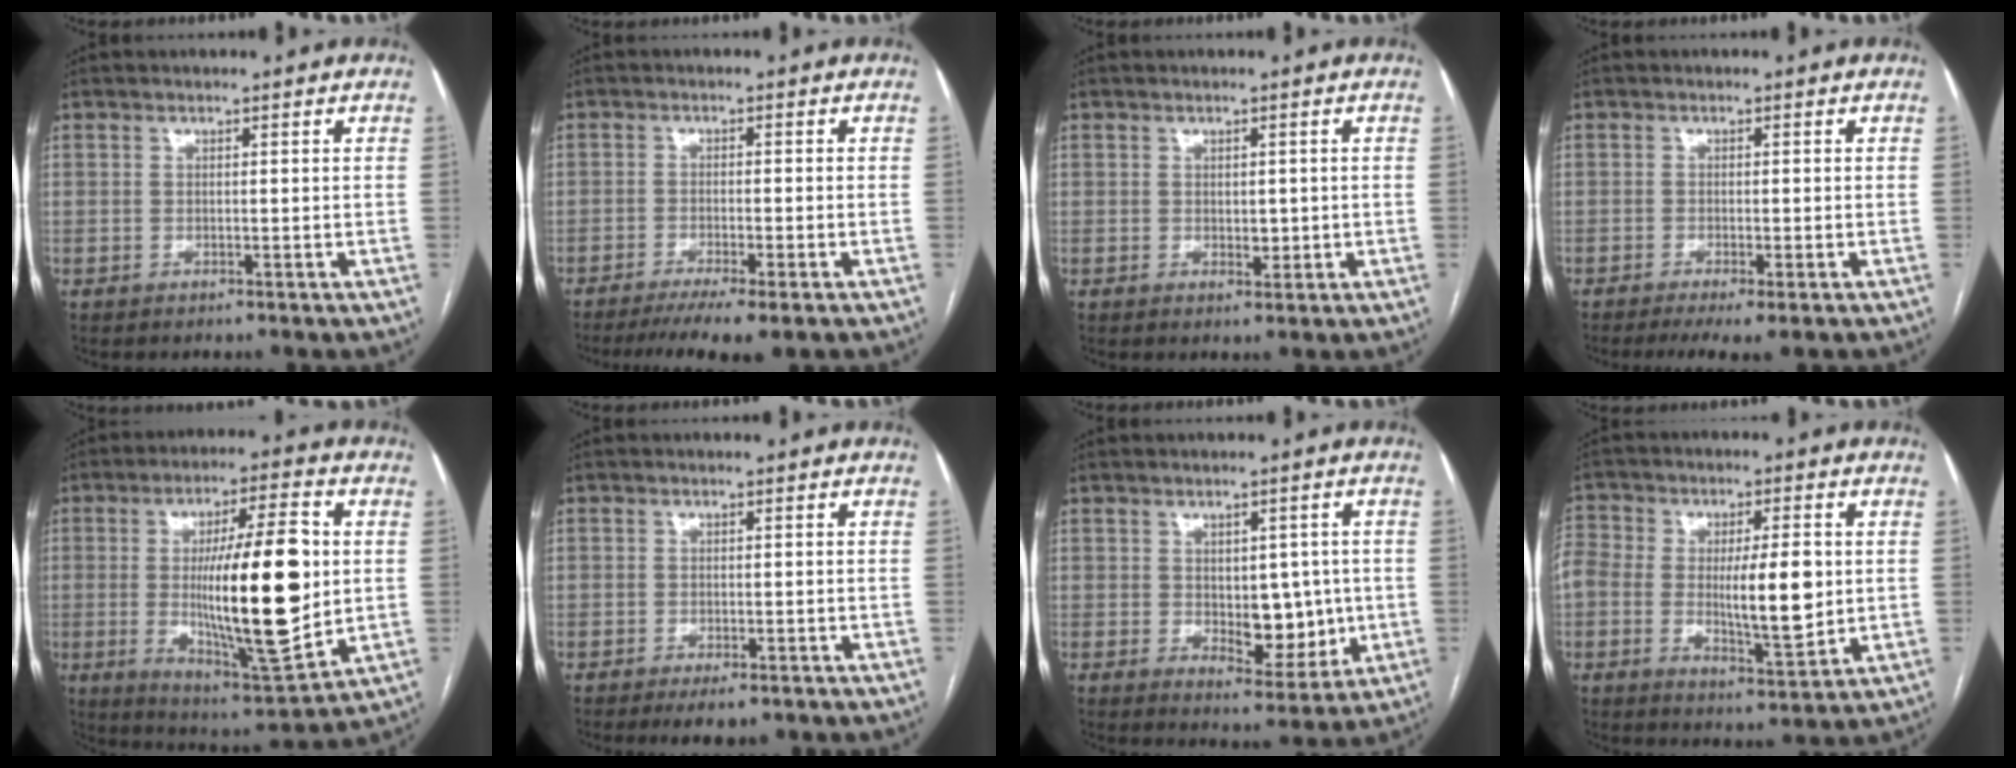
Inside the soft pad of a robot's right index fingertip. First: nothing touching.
{"total": 7.7, "force": [-5.8, 0.3, 5.1], "torque": [-0.073, -0.017, -0.090]}
{"total": 1.9, "force": [-0.1, 1.2, 1.5], "torque": [-0.020, -0.002, 0.004]}
{"total": 4.7, "force": [-3.3, 0.4, 3.3], "torque": [-0.047, -0.013, -0.051]}
{"total": 20.7, "force": [0.2, 3.7, 20.3], "torque": [-0.347, -0.006, 0.009]}
{"total": 3.6, "force": [-2.7, 1.8, 1.7], "torque": [-0.015, 0.000, -0.031]}
{"total": 7.7, "force": [-0.4, 4.2, 6.5], "torque": [-0.076, 0.001, 0.008]}
{"total": 18.7, "force": [-0.1, 9.0, 16.3], "torque": [-0.334, 0.012, 0.007]}